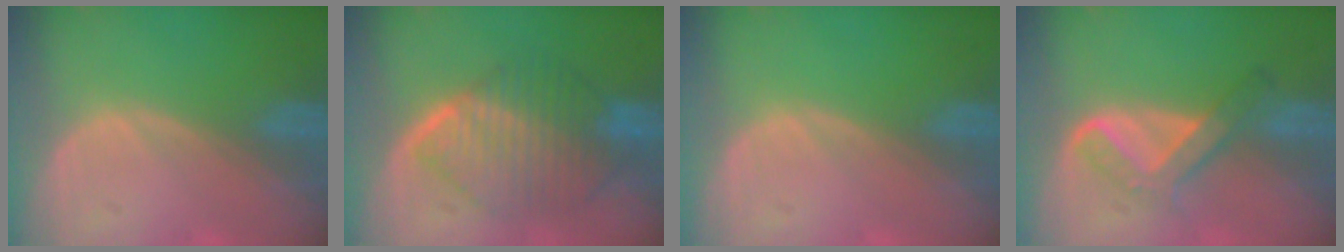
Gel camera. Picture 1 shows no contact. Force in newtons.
{"total": 9.3, "press": 9.3, "slide": 0.6}
{"total": 0.0}
{"total": 5.4, "press": 5.1, "slide": 1.6}